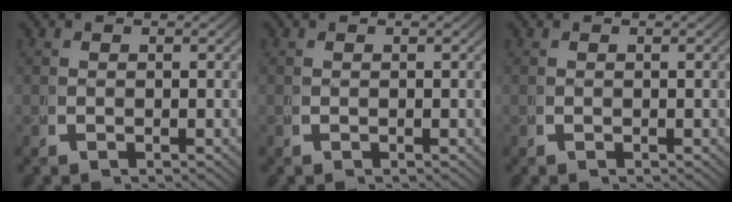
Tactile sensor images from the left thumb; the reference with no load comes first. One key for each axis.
{"total": 0.0}
{"total": 0.0}